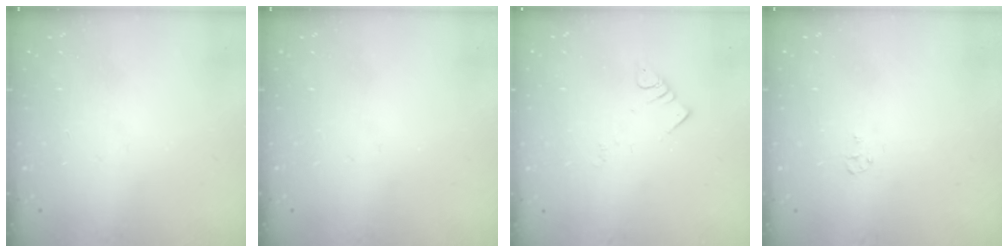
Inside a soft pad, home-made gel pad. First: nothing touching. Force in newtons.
{"total": 0.0}
{"total": 3.6, "press": 3.6, "slide": 0.6}
{"total": 4.1, "press": 4.1, "slide": 0.4}